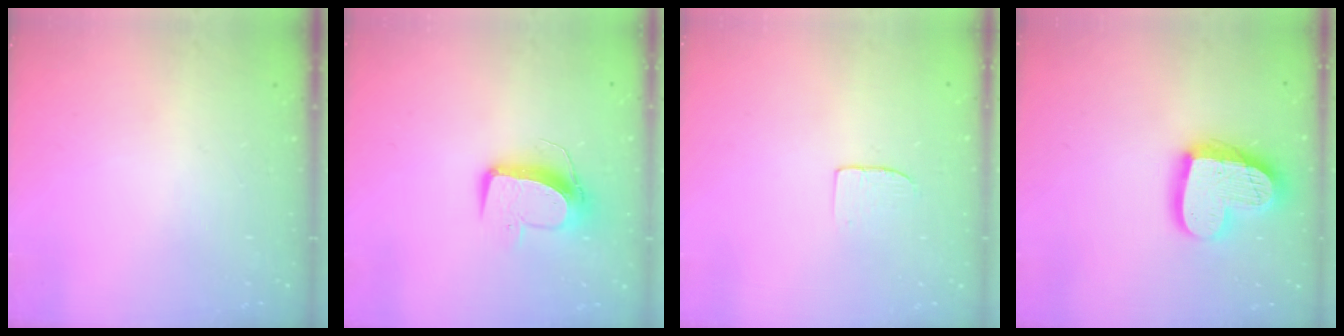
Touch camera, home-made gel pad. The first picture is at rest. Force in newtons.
{"total": 10.0, "press": 9.9, "slide": 0.9}
{"total": 3.7, "press": 3.7, "slide": 0.2}
{"total": 18.9, "press": 18.8, "slide": 1.7}